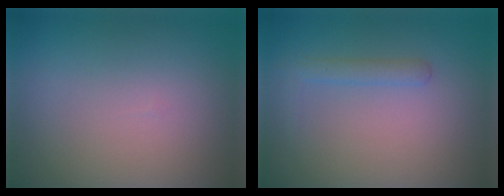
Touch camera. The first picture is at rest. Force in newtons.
{"total": 1.6, "press": 1.6, "slide": 0.1}